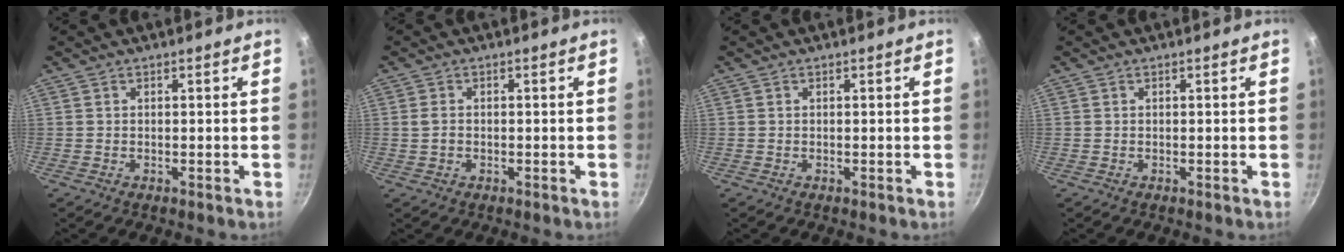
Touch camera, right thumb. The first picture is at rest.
{"total": 2.0, "force": [-0.2, 1.6, 1.3], "torque": [-0.023, 0.003, -0.004]}
{"total": 0.0}
{"total": 0.0}